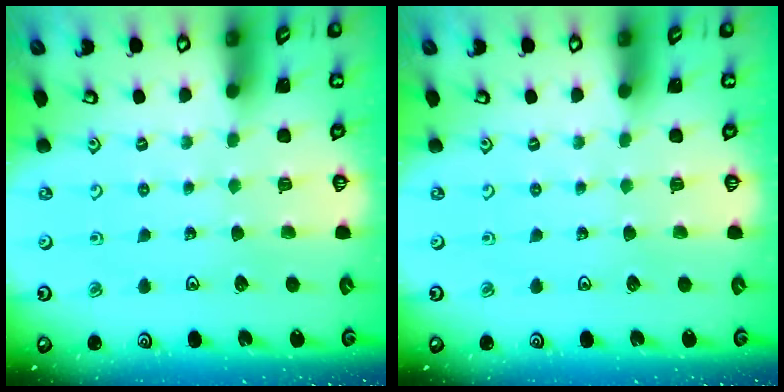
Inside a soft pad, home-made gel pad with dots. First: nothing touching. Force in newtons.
{"total": 0.0}